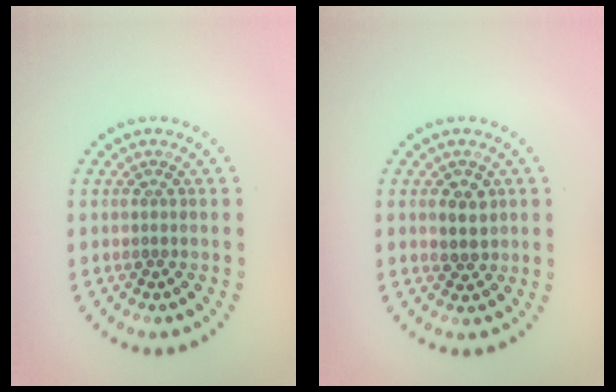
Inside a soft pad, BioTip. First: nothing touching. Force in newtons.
{"total": 2.3, "press": 2.2, "slide": 0.6}